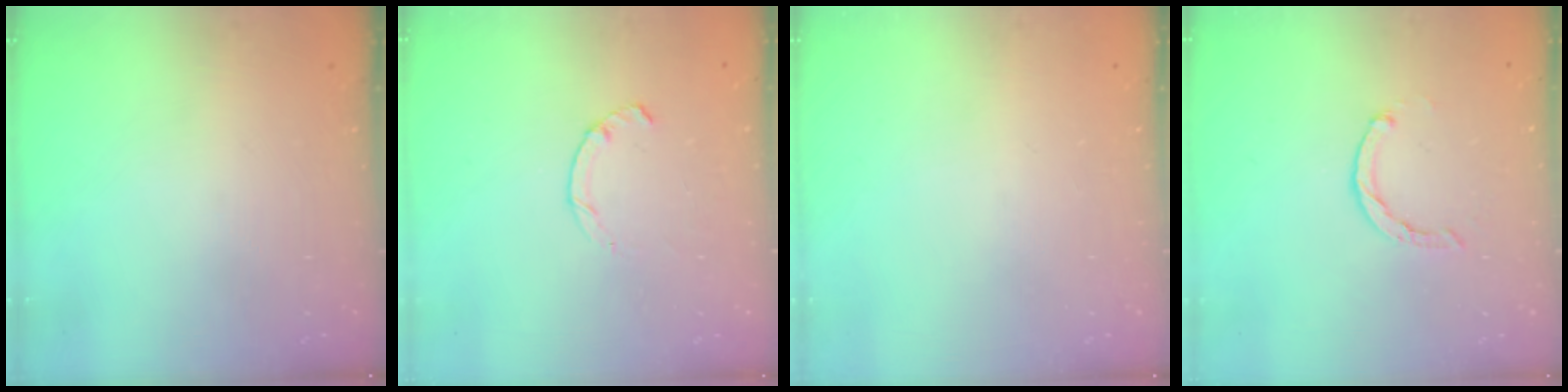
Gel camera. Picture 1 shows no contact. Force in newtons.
{"total": 1.9, "press": 1.9, "slide": 0.3}
{"total": 0.0}
{"total": 2.0, "press": 2.0, "slide": 0.4}